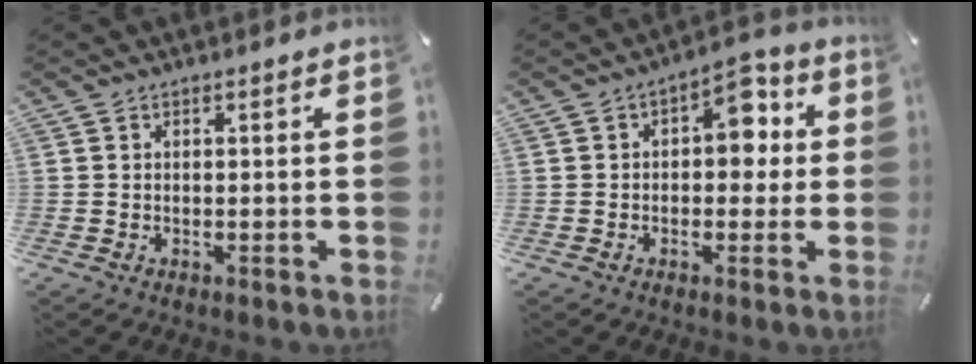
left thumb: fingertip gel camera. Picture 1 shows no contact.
{"total": 7.9, "force": [1.3, 5.0, 5.9], "torque": [-0.060, -0.007, 0.010]}